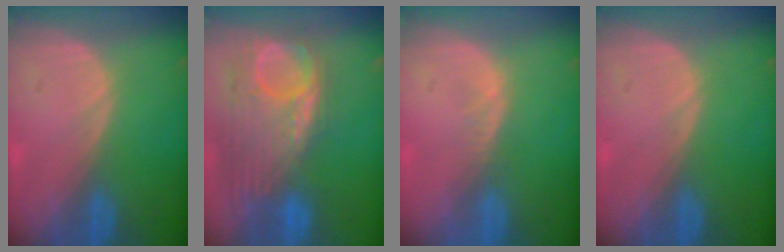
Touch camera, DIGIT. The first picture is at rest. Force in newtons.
{"total": 12.2, "press": 10.4, "slide": 6.3}
{"total": 1.1, "press": 1.1, "slide": 0.3}
{"total": 0.0}